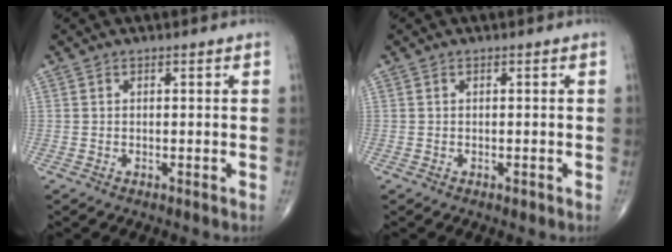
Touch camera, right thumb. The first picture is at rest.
{"total": 0.6, "force": [-0.2, 0.3, 0.5], "torque": [-0.006, -0.001, -0.002]}